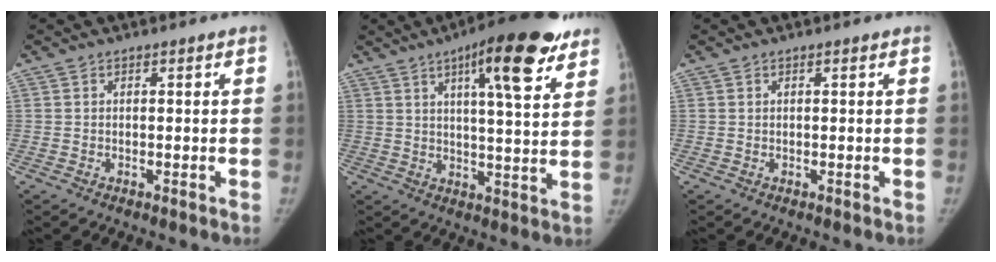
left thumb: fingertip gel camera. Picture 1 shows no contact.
{"total": 17.0, "force": [9.6, 4.1, 13.4], "torque": [-0.166, -0.032, 0.134]}
{"total": 0.0}